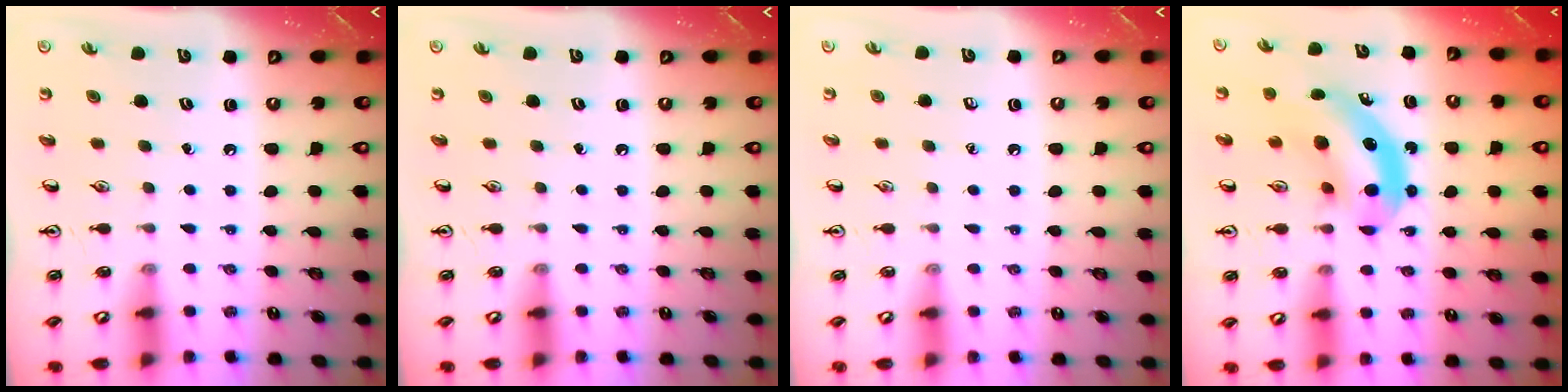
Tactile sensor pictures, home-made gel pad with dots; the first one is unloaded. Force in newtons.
{"total": 0.0}
{"total": 0.0}
{"total": 9.4, "press": 9.0, "slide": 2.9}